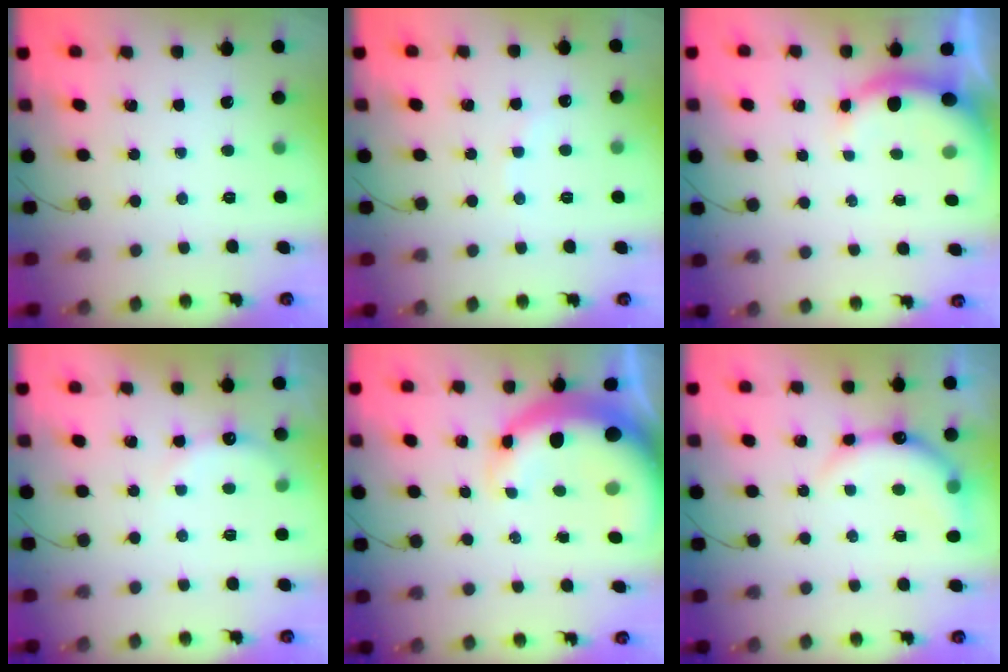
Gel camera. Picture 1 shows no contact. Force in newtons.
{"total": 4.6, "press": 4.4, "slide": 1.1}
{"total": 4.2, "press": 4.1, "slide": 0.7}
{"total": 6.5, "press": 6.3, "slide": 1.4}
{"total": 9.7, "press": 9.4, "slide": 2.6}
{"total": 9.0, "press": 9.0, "slide": 0.9}